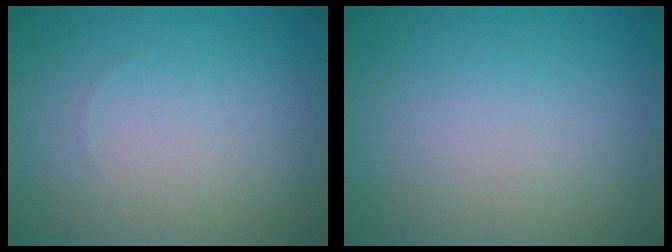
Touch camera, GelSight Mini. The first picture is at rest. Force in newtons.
{"total": 0.0}